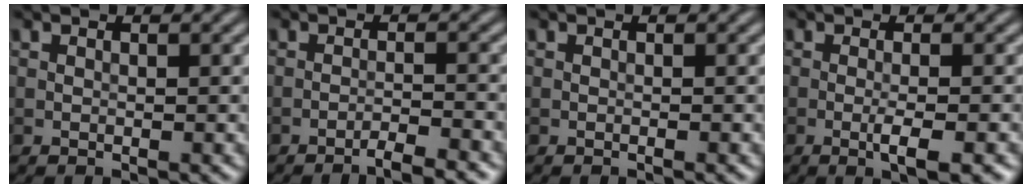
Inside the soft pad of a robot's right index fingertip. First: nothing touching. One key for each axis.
{"total": 2.6, "fx": -2.1, "fy": 0.2, "fz": 1.5, "tx": -0.015, "ty": 0.008, "tz": -0.043}
{"total": 0.0}
{"total": 2.9, "fx": -1.0, "fy": 0.4, "fz": 2.7, "tx": -0.040, "ty": 0.003, "tz": -0.021}